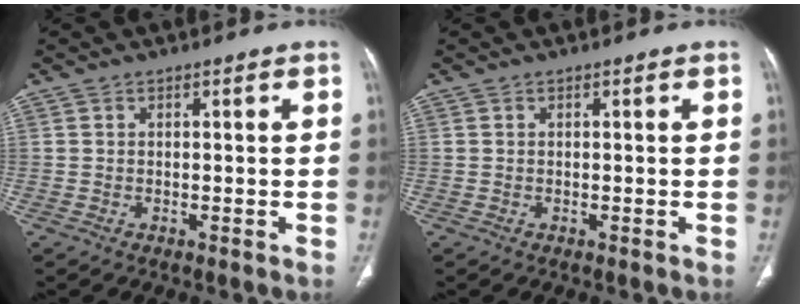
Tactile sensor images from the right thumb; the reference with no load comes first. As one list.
[{"total": 0.0}]